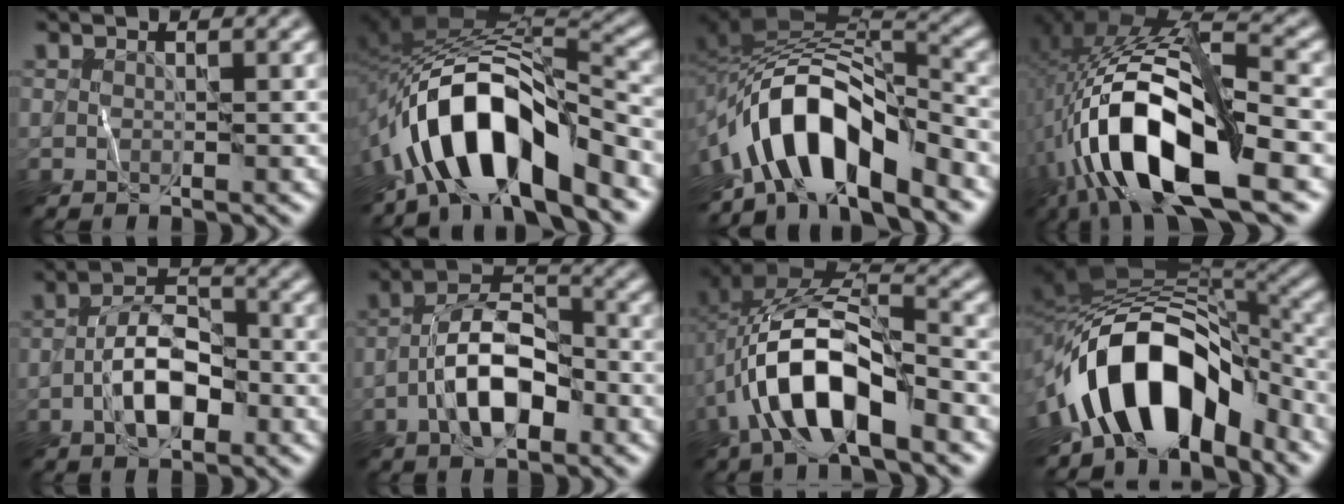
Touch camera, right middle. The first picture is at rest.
{"total": 10.3, "force": [-5.9, 3.9, 7.5], "torque": [-0.116, 0.014, -0.111]}
{"total": 10.1, "force": [-5.6, 4.2, 7.3], "torque": [-0.110, 0.015, -0.104]}
{"total": 13.5, "force": [-4.8, 4.5, 11.8], "torque": [-0.229, 0.011, -0.084]}
{"total": 5.2, "force": [-2.0, 2.4, 4.2], "torque": [-0.068, 0.014, -0.042]}
{"total": 6.9, "force": [-2.7, 3.1, 5.5], "torque": [-0.091, 0.016, -0.056]}
{"total": 11.3, "force": [-3.9, 5.3, 9.2], "torque": [-0.185, 0.005, -0.073]}
{"total": 12.4, "force": [-5.9, 7.0, 8.3], "torque": [-0.120, 0.006, -0.101]}